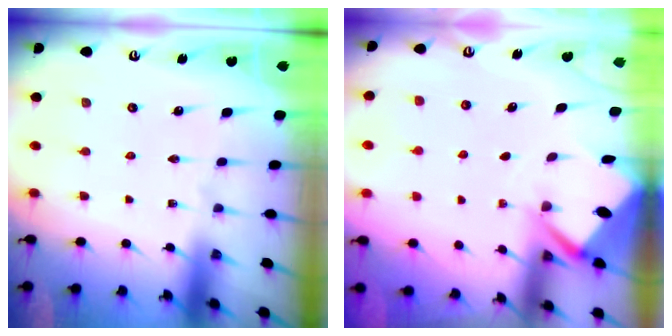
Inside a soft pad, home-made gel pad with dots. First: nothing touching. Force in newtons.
{"total": 2.7, "press": 2.7, "slide": 0.3}